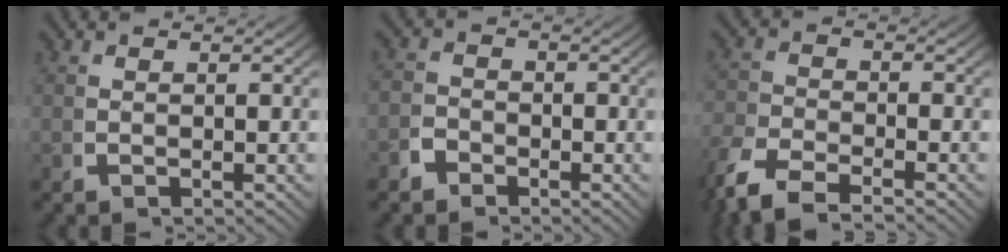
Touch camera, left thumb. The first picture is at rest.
{"total": 2.0, "force": [-1.4, 1.5, 0.1], "torque": [0.006, -0.007, -0.027]}
{"total": 5.2, "force": [-4.0, 2.4, 2.3], "torque": [-0.051, -0.013, -0.066]}